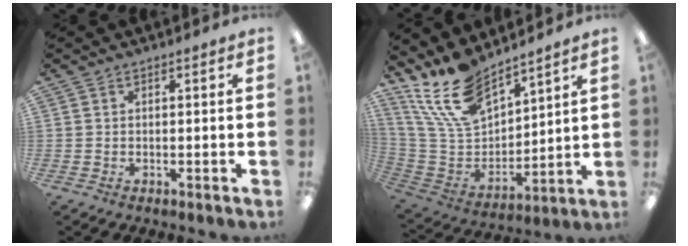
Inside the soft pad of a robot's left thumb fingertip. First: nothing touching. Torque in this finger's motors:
{"motor_torque": [0.20, 0.14, 1.43, -1.34, 0.12]}